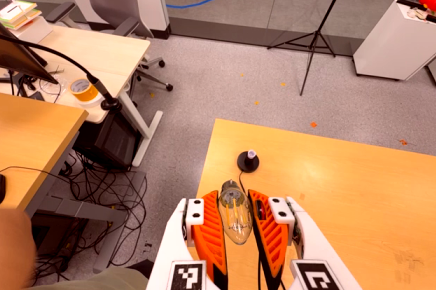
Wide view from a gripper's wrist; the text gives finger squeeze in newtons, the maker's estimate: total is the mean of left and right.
{"total": 19.5, "left": 22.0, "right": 16.9}